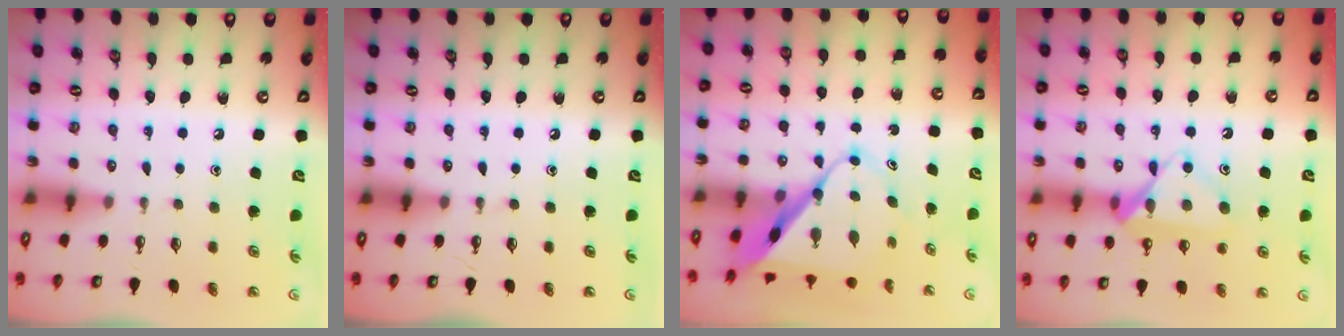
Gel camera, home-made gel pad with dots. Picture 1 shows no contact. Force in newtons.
{"total": 0.0}
{"total": 11.1, "press": 11.0, "slide": 0.9}
{"total": 13.0, "press": 13.0, "slide": 0.5}